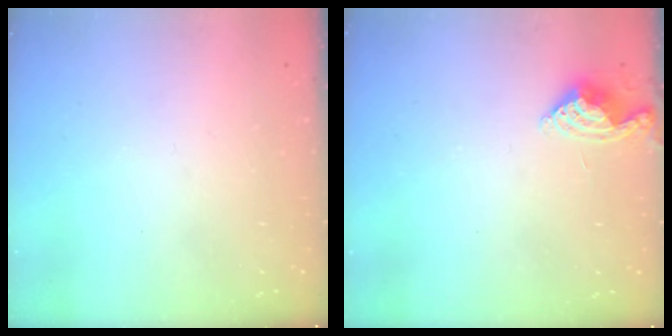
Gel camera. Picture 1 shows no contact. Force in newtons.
{"total": 6.4, "press": 6.4, "slide": 0.6}